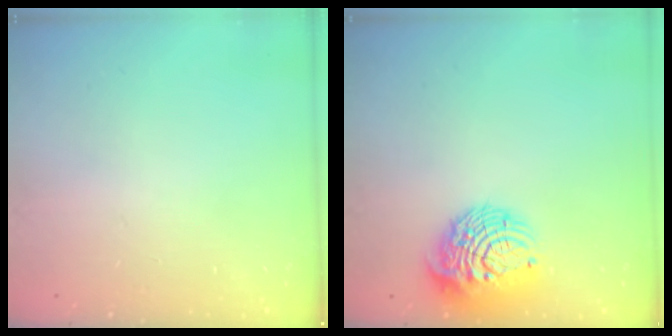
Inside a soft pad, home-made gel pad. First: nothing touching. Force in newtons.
{"total": 12.6, "press": 12.6, "slide": 1.1}